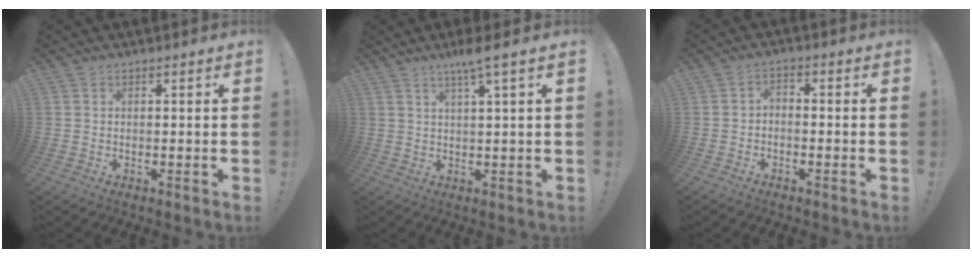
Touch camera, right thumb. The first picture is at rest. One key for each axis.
{"total": 5.4, "fx": 3.4, "fy": -0.7, "fz": 4.2, "tx": -0.071, "ty": -0.016, "tz": 0.052}
{"total": 2.4, "fx": -1.9, "fy": 0.9, "fz": 1.1, "tx": -0.023, "ty": 0.005, "tz": -0.038}